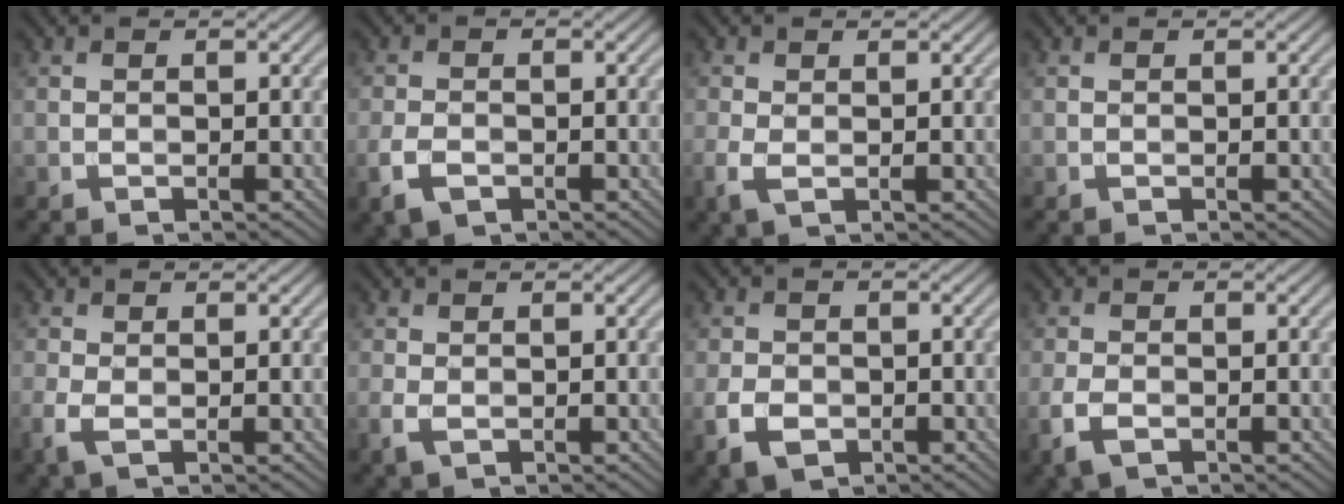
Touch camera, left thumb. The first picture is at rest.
{"total": 3.2, "force": [-1.6, 1.8, 2.1], "torque": [-0.054, -0.007, -0.035]}
{"total": 2.1, "force": [-0.2, 1.2, 1.8], "torque": [-0.055, -0.003, -0.007]}
{"total": 0.0}
{"total": 2.4, "force": [-0.5, 1.3, 1.9], "torque": [-0.061, -0.005, -0.013]}
{"total": 2.0, "force": [-0.3, 1.3, 1.5], "torque": [-0.044, -0.004, -0.006]}
{"total": 4.0, "force": [-1.5, 2.8, 2.4], "torque": [-0.058, -0.011, -0.034]}
{"total": 3.3, "force": [-1.3, 1.8, 2.4], "torque": [-0.064, -0.006, -0.030]}